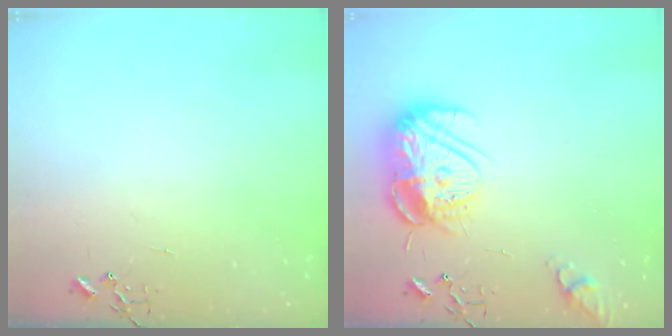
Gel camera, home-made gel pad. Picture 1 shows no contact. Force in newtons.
{"total": 15.2, "press": 15.1, "slide": 1.2}